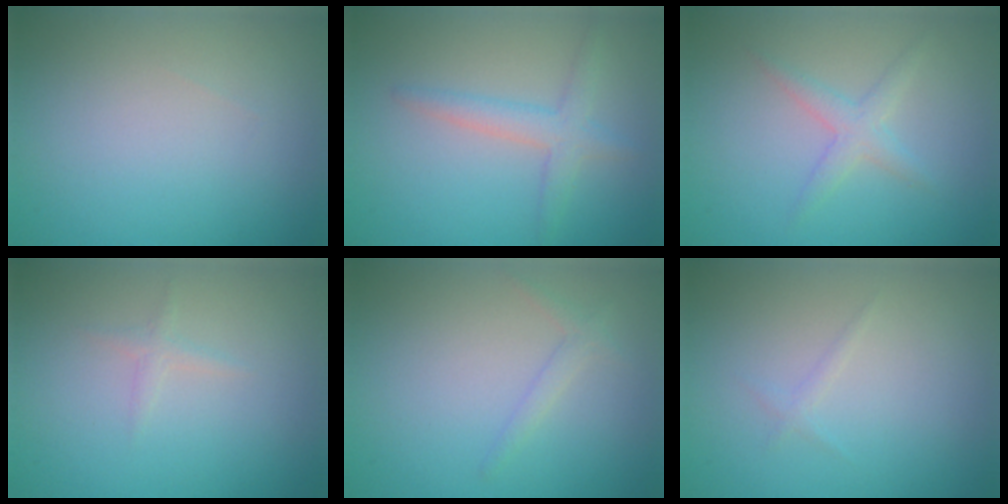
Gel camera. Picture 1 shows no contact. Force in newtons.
{"total": 2.5, "press": 2.5, "slide": 0.1}
{"total": 2.0, "press": 2.0, "slide": 0.1}
{"total": 0.8, "press": 0.8, "slide": 0.1}
{"total": 1.1, "press": 1.1, "slide": 0.1}
{"total": 1.2, "press": 1.2, "slide": 0.2}